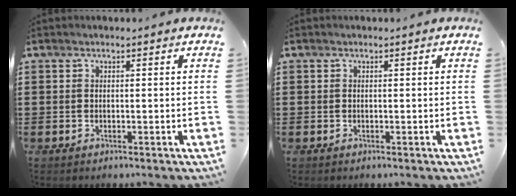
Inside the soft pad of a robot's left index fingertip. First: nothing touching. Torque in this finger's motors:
{"motor_torque": [0.00, -0.01, 0.00, 0.00]}